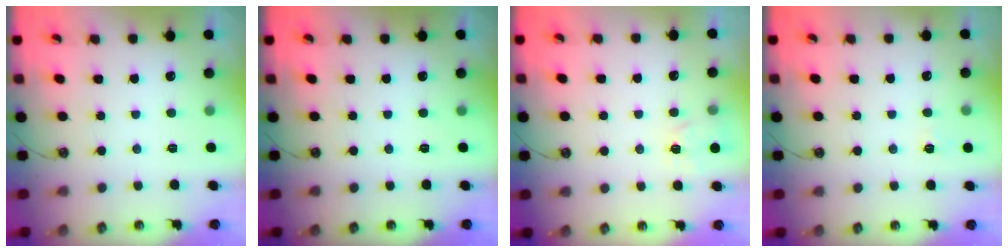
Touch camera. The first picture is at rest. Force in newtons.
{"total": 0.0}
{"total": 4.9, "press": 4.8, "slide": 0.5}
{"total": 3.1, "press": 3.1, "slide": 0.4}